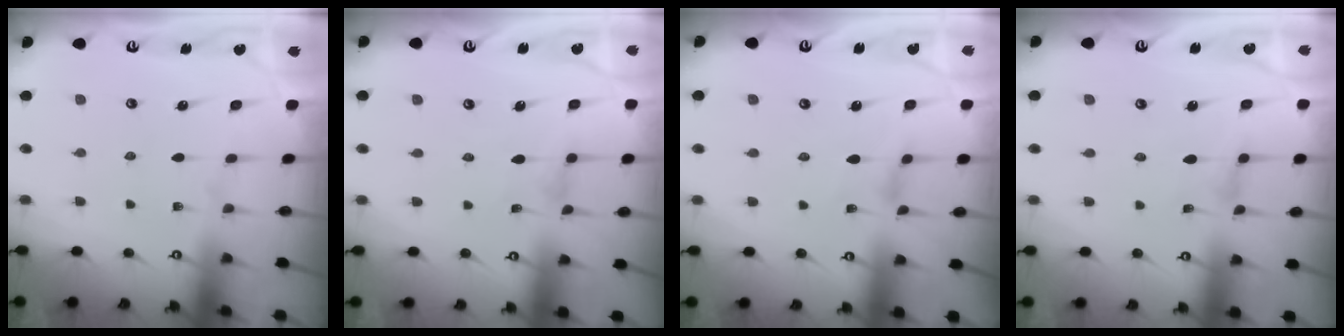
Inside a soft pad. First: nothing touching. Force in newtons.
{"total": 0.0}
{"total": 2.2, "press": 2.2, "slide": 0.3}
{"total": 1.4, "press": 1.3, "slide": 0.3}